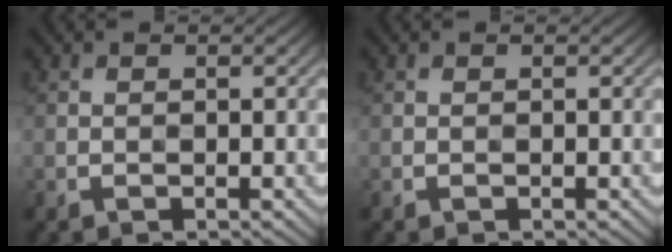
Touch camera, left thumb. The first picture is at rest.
{"total": 0.0}